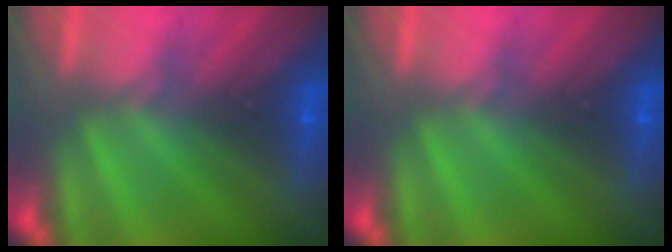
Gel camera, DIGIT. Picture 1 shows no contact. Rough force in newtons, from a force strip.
{"total": 0.0}